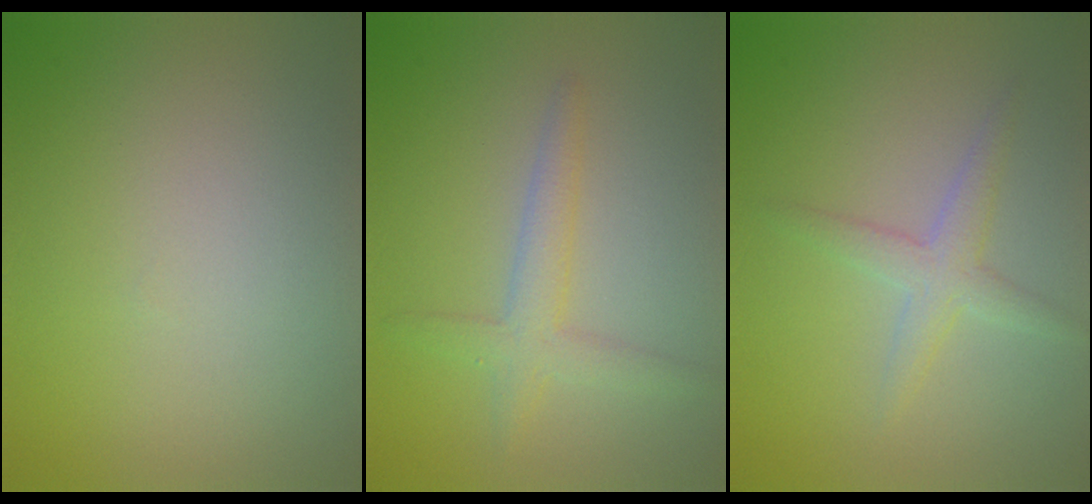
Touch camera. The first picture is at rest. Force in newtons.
{"total": 2.6, "press": 2.6, "slide": 0.1}
{"total": 2.3, "press": 2.3, "slide": 0.1}